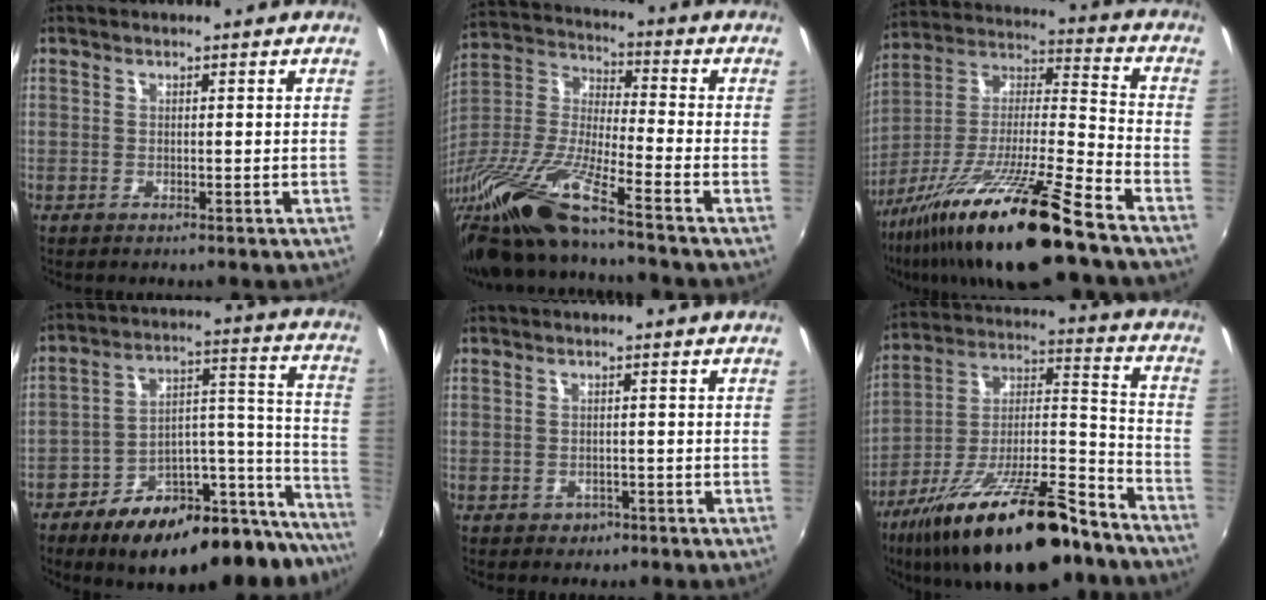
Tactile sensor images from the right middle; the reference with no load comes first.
{"total": 19.8, "force": [-15.3, 0.4, 12.6], "torque": [-0.251, -0.040, -0.298]}
{"total": 21.2, "force": [-14.9, 0.4, 15.0], "torque": [-0.264, -0.025, -0.268]}
{"total": 26.0, "force": [-19.4, 9.7, 14.3], "torque": [-0.156, 0.042, -0.272]}
{"total": 2.2, "force": [-1.0, 1.9, 0.6], "torque": [-0.014, -0.002, -0.011]}
{"total": 25.3, "force": [-17.3, 7.1, 17.0], "torque": [-0.282, -0.017, -0.272]}